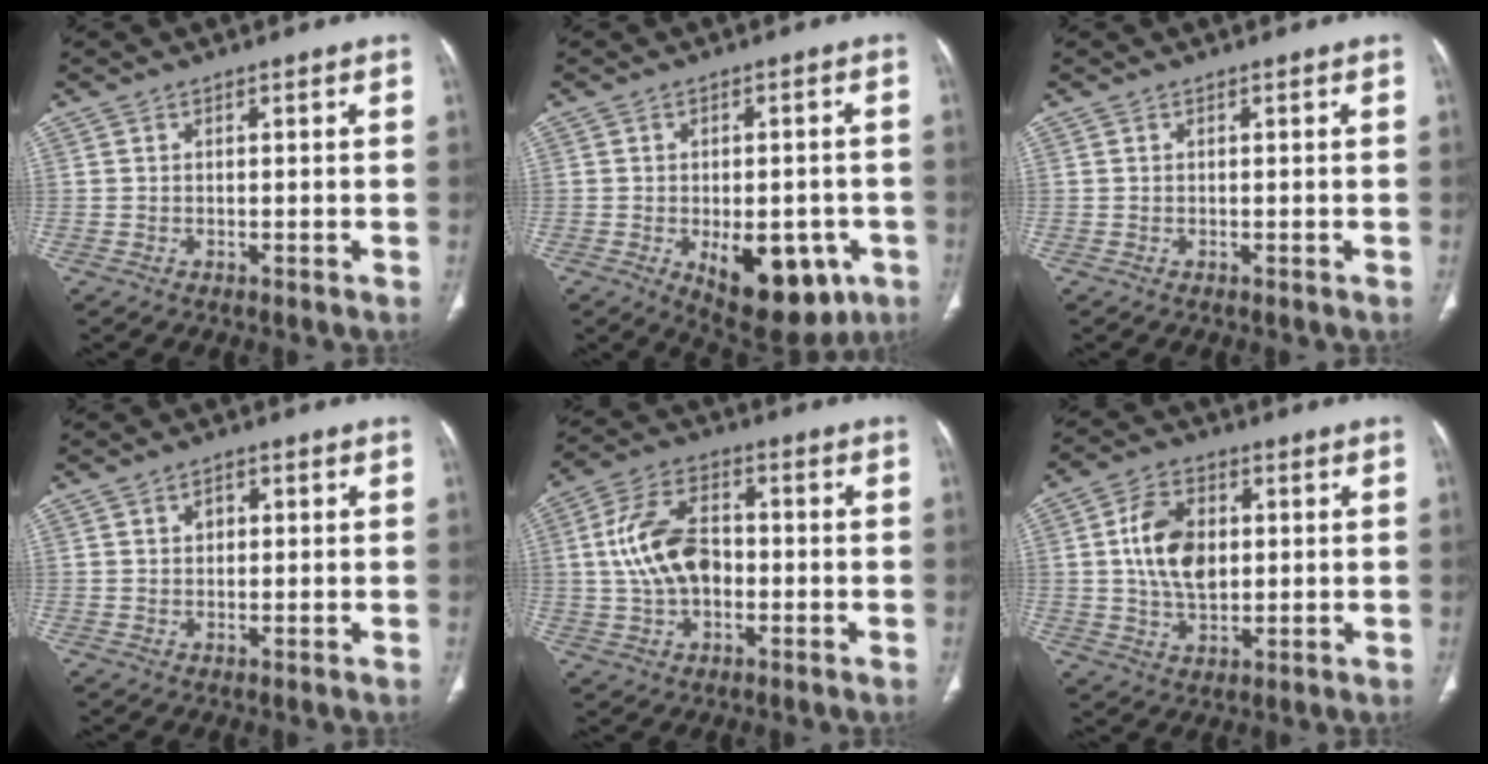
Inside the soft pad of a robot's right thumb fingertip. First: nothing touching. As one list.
[{"total": 15.1, "force": [-5.6, 8.0, 11.5], "torque": [-0.136, 0.006, -0.059]}, {"total": 0.0}, {"total": 2.3, "force": [0.7, 1.7, 1.4], "torque": [-0.014, 0.001, 0.010]}, {"total": 12.0, "force": [-0.3, 7.6, 9.3], "torque": [-0.170, 0.024, -0.010]}, {"total": 10.8, "force": [1.4, 7.0, 8.1], "torque": [-0.132, -0.002, 0.027]}]